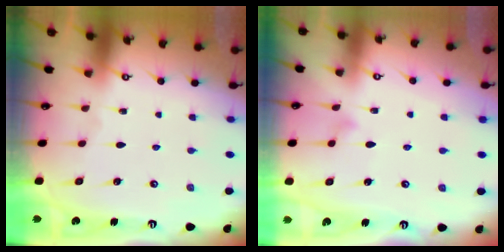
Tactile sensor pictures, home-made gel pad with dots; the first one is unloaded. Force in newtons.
{"total": 6.5, "press": 6.5, "slide": 0.4}